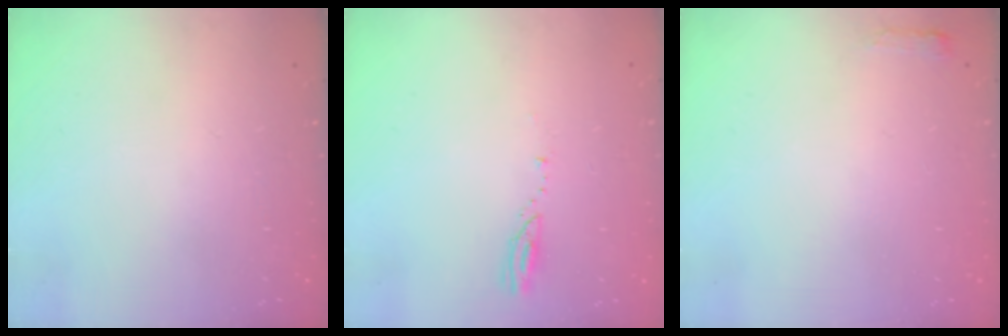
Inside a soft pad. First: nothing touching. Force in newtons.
{"total": 3.3, "press": 3.3, "slide": 0.3}
{"total": 2.7, "press": 2.6, "slide": 0.5}